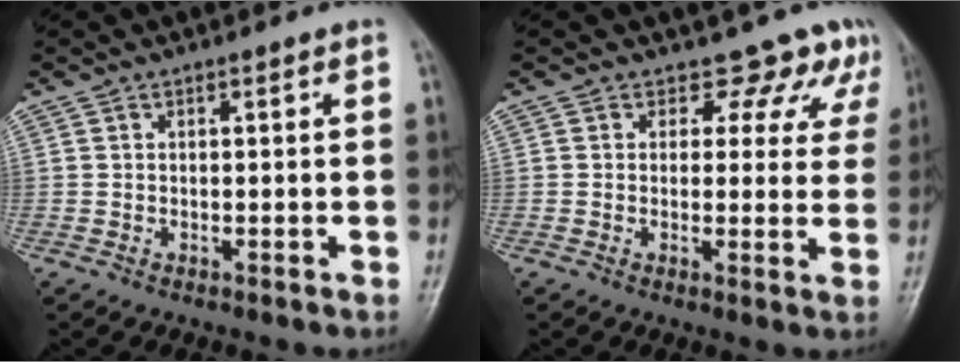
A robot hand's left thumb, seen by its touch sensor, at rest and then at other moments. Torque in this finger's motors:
{"motor_torque": [-0.40, -0.09, -0.21, -0.31, 0.02]}